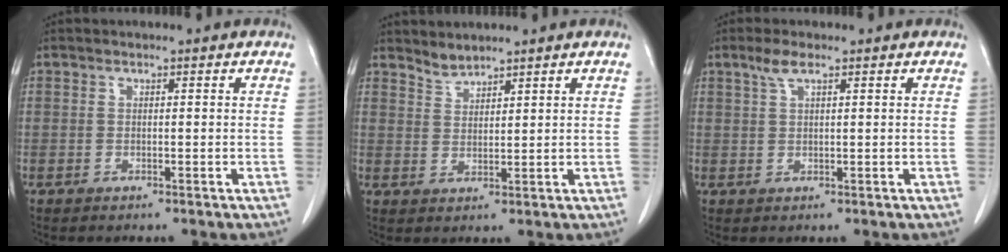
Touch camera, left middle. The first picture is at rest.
{"total": 2.4, "force": [2.3, 0.3, 0.0], "torque": [0.001, 0.000, 0.047]}
{"total": 2.5, "force": [1.6, 0.5, 1.9], "torque": [-0.044, 0.009, 0.035]}